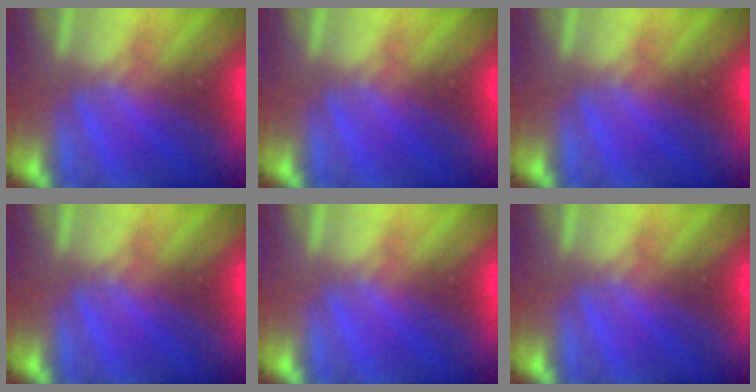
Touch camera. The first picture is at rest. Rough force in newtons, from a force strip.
{"total": 0.0}
{"total": 0.0}
{"total": 0.0}
{"total": 0.0}
{"total": 0.0}